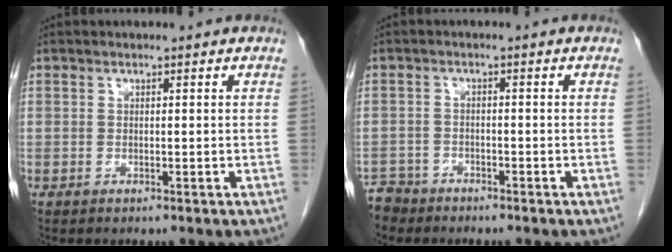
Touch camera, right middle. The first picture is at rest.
{"total": 3.5, "force": [-3.2, 1.3, -0.8], "torque": [0.011, -0.002, -0.063]}